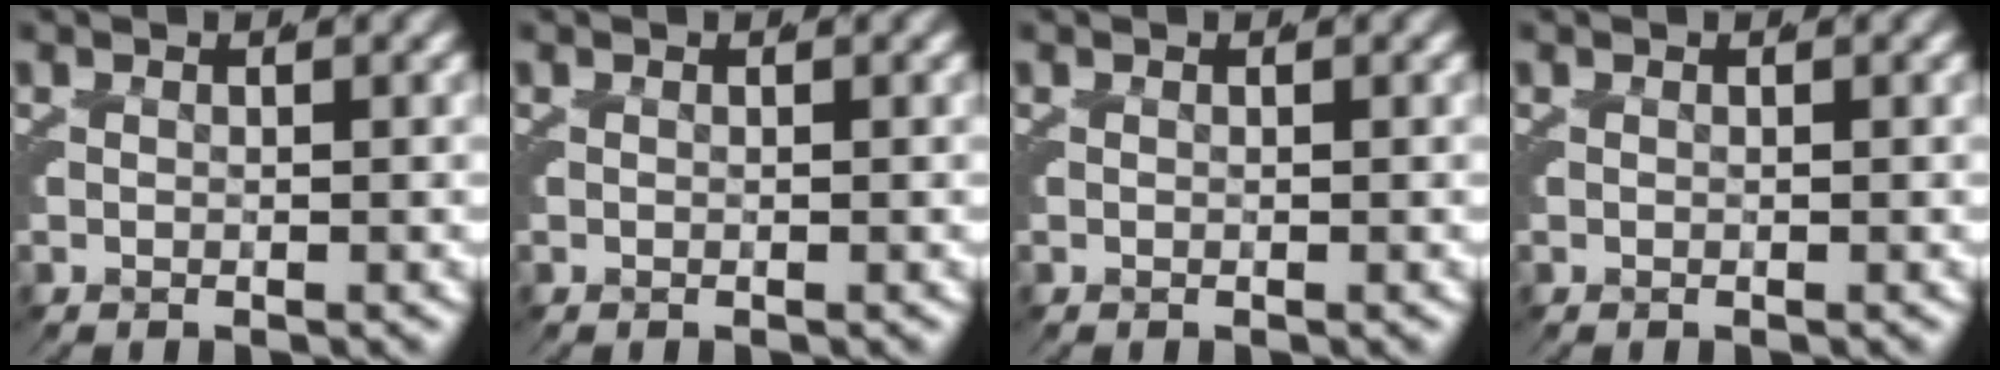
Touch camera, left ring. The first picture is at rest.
{"total": 0.0}
{"total": 0.0}
{"total": 0.0}